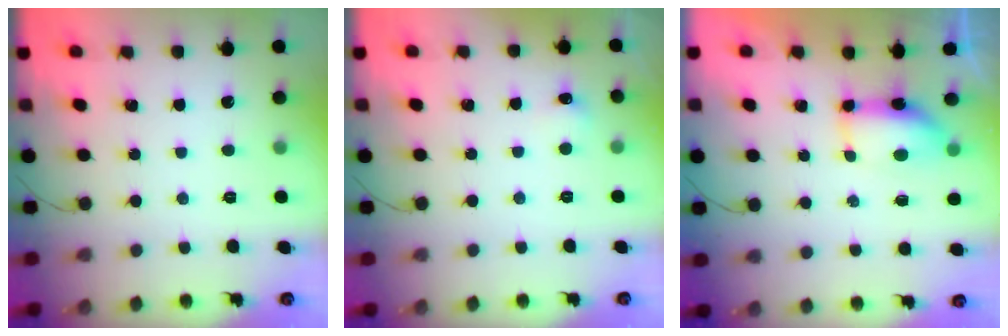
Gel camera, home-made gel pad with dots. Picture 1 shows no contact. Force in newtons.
{"total": 4.4, "press": 4.2, "slide": 1.3}
{"total": 7.1, "press": 6.9, "slide": 1.7}